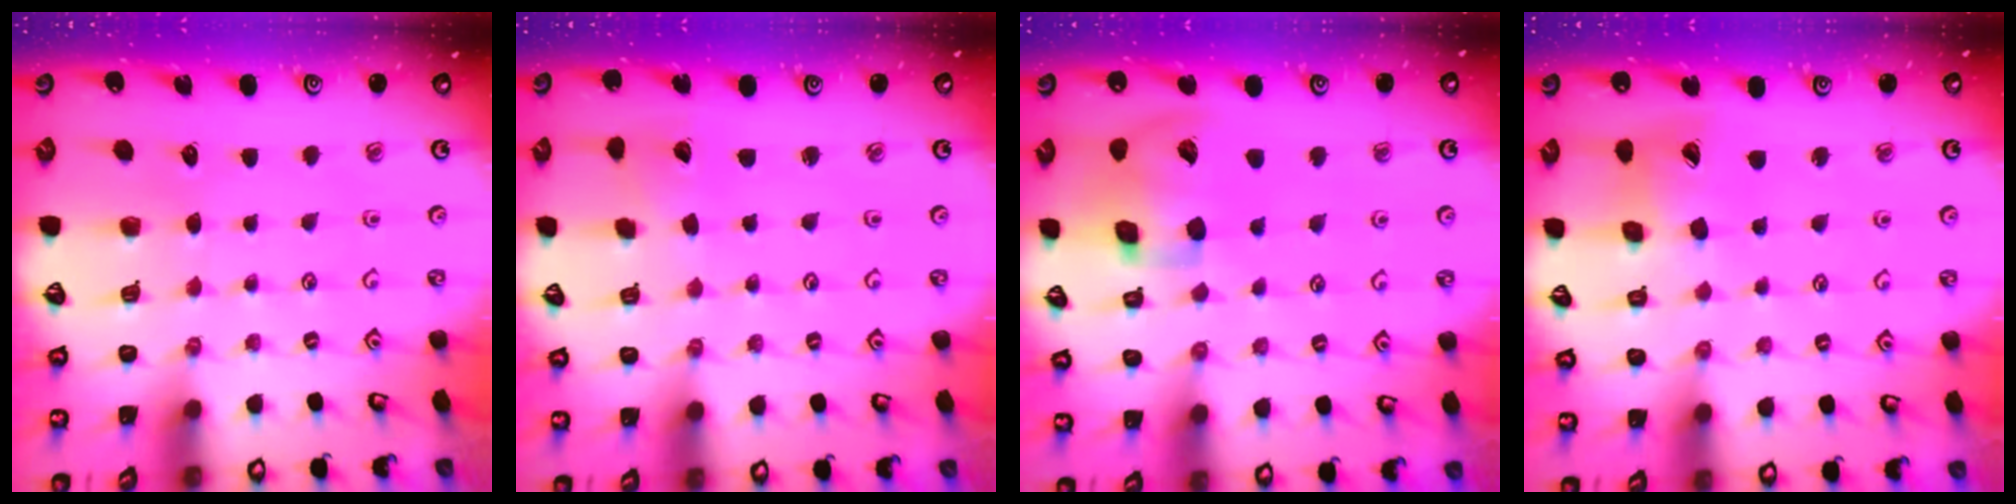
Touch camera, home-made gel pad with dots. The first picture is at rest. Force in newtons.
{"total": 2.4, "press": 2.4, "slide": 0.1}
{"total": 15.0, "press": 14.8, "slide": 2.3}
{"total": 12.7, "press": 12.6, "slide": 1.4}